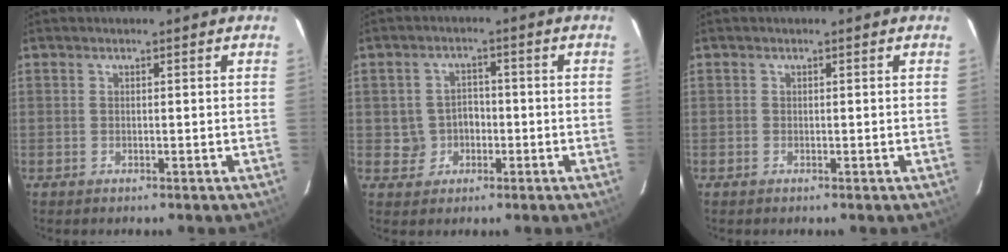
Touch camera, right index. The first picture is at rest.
{"total": 4.3, "force": [-1.0, 4.1, 1.1], "torque": [-0.027, 0.018, -0.005]}
{"total": 0.0}